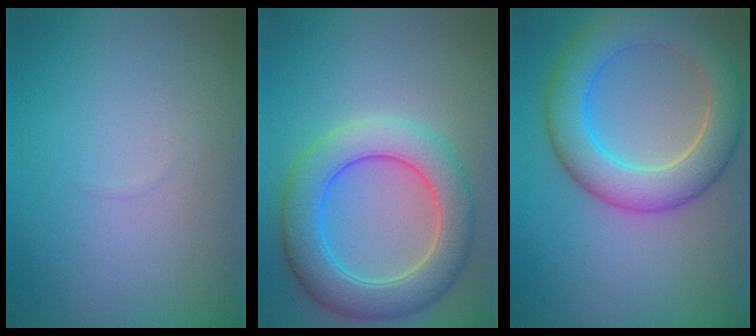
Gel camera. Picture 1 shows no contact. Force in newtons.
{"total": 6.9, "press": 6.9, "slide": 0.1}
{"total": 6.9, "press": 6.9, "slide": 0.5}